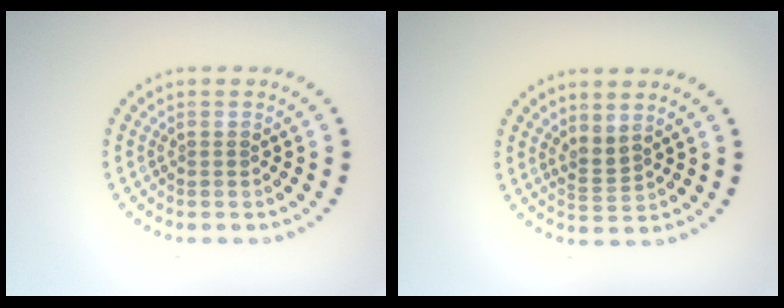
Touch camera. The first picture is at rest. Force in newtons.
{"total": 1.8, "press": 1.4, "slide": 1.2}